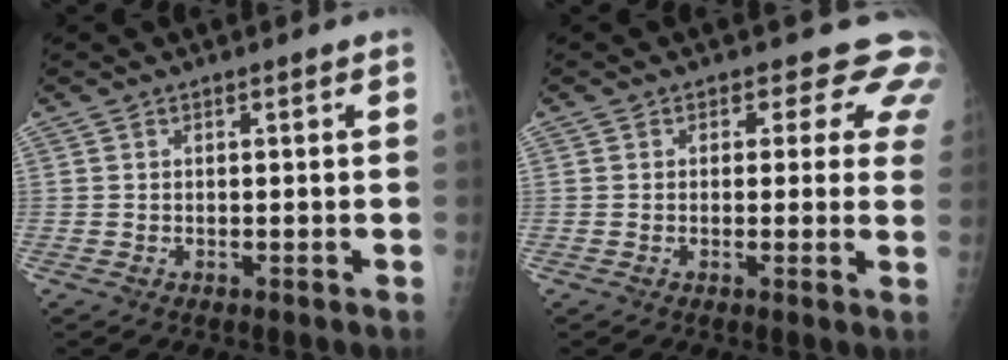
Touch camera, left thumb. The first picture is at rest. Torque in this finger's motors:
{"motor_torque": [0.11, 0.30, -0.14, -0.02, 0.03]}